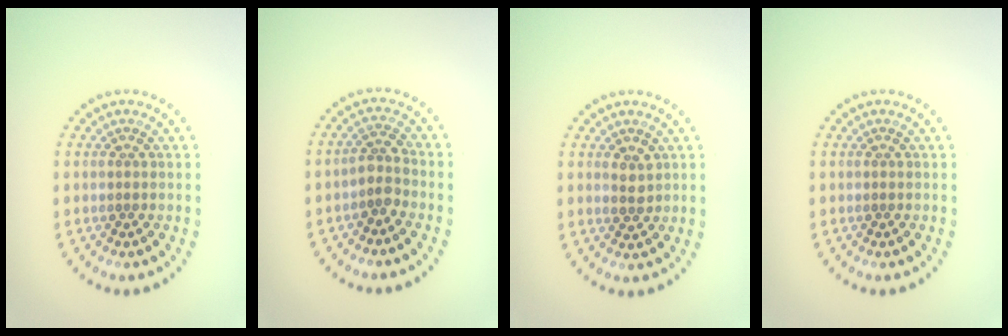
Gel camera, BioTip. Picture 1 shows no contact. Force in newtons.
{"total": 2.0, "press": 1.5, "slide": 1.2}
{"total": 1.5, "press": 1.4, "slide": 0.6}
{"total": 0.0}